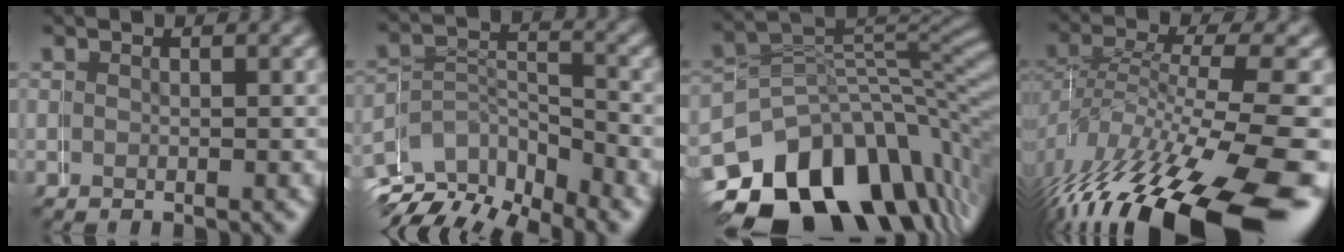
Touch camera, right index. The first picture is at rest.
{"total": 9.4, "force": [-5.7, 7.0, 2.7], "torque": [-0.048, -0.022, -0.094]}
{"total": 14.9, "force": [-7.5, 9.7, 8.4], "torque": [-0.115, -0.029, -0.108]}
{"total": 9.7, "force": [-5.4, 3.4, 7.3], "torque": [-0.128, -0.027, -0.063]}